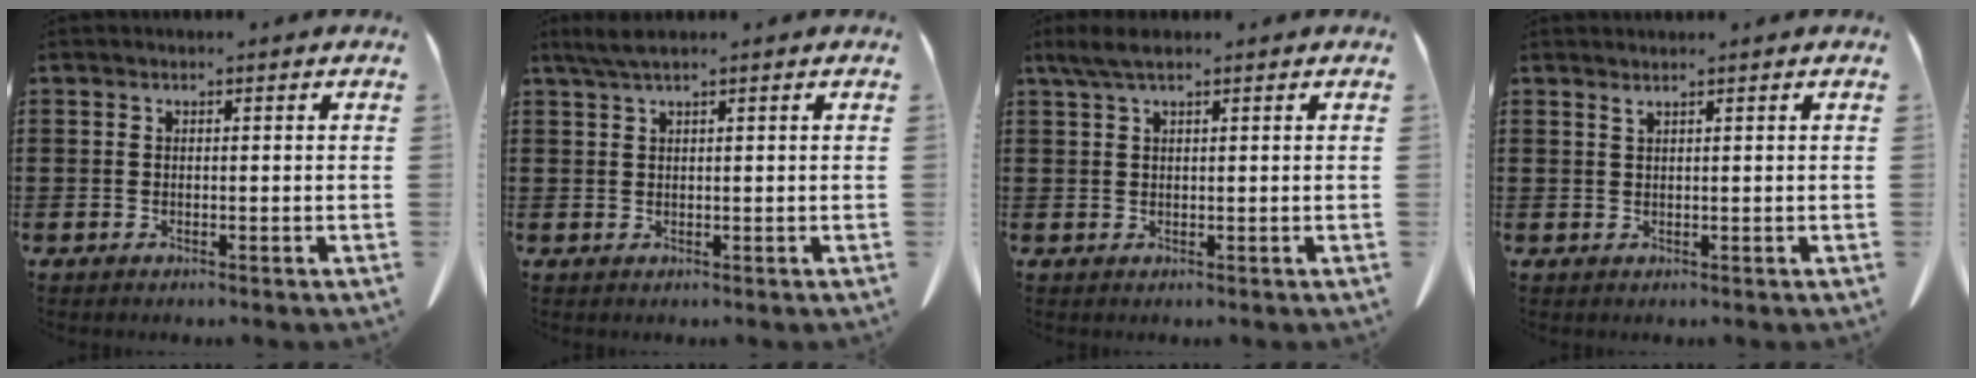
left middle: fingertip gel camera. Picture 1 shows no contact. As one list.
[{"total": 1.9, "force": [1.4, 0.0, 1.3], "torque": [-0.028, 0.001, 0.026]}, {"total": 2.8, "force": [1.7, 0.5, 2.1], "torque": [-0.044, 0.002, 0.032]}, {"total": 0.7, "force": [0.5, 0.0, 0.5], "torque": [-0.009, -0.003, 0.010]}]